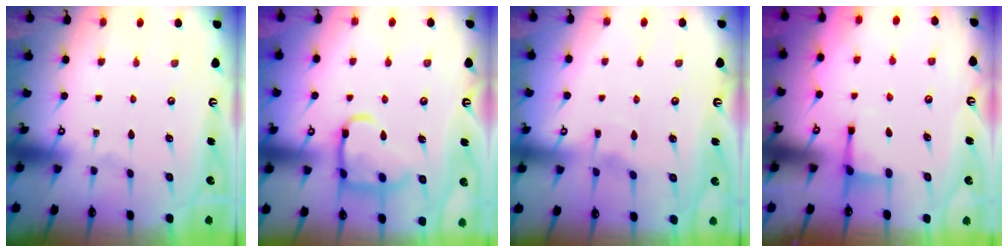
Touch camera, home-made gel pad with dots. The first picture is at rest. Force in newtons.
{"total": 14.4, "press": 14.4, "slide": 1.3}
{"total": 3.1, "press": 3.1, "slide": 0.5}
{"total": 2.2, "press": 2.1, "slide": 0.7}